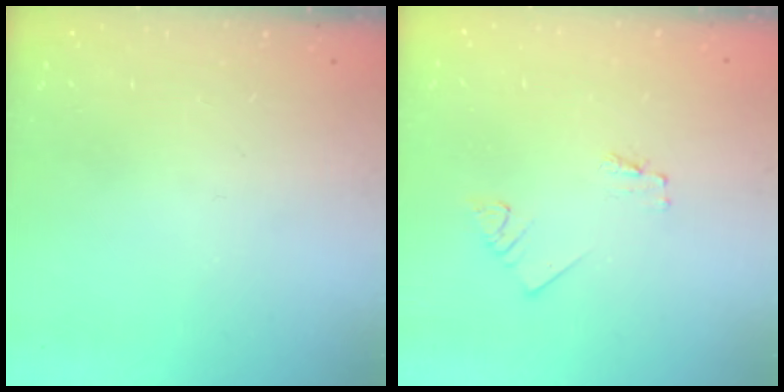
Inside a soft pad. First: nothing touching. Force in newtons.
{"total": 1.2, "press": 1.2, "slide": 0.1}